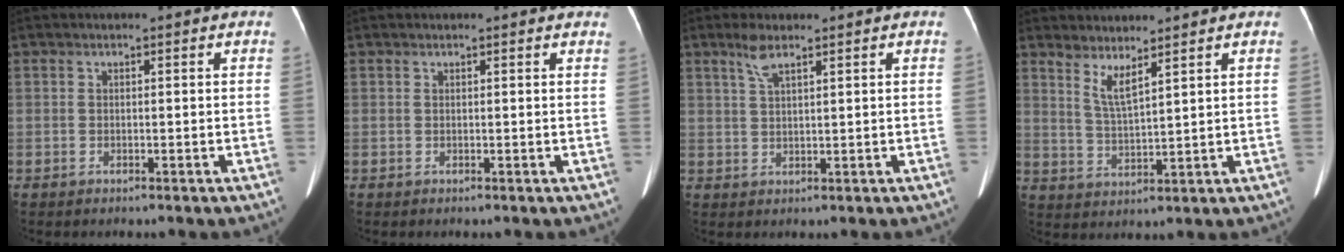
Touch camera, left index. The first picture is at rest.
{"total": 1.1, "force": [1.1, 0.2, 0.2], "torque": [-0.009, -0.009, 0.002]}
{"total": 2.9, "force": [2.0, 0.7, 2.0], "torque": [-0.047, 0.008, 0.046]}
{"total": 3.9, "force": [2.9, 0.1, 2.6], "torque": [-0.055, -0.014, 0.063]}